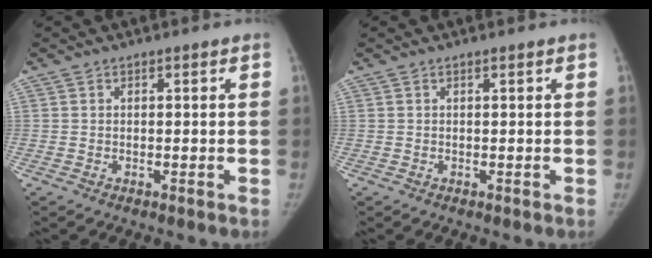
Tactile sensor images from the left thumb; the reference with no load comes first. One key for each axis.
{"total": 0.0}